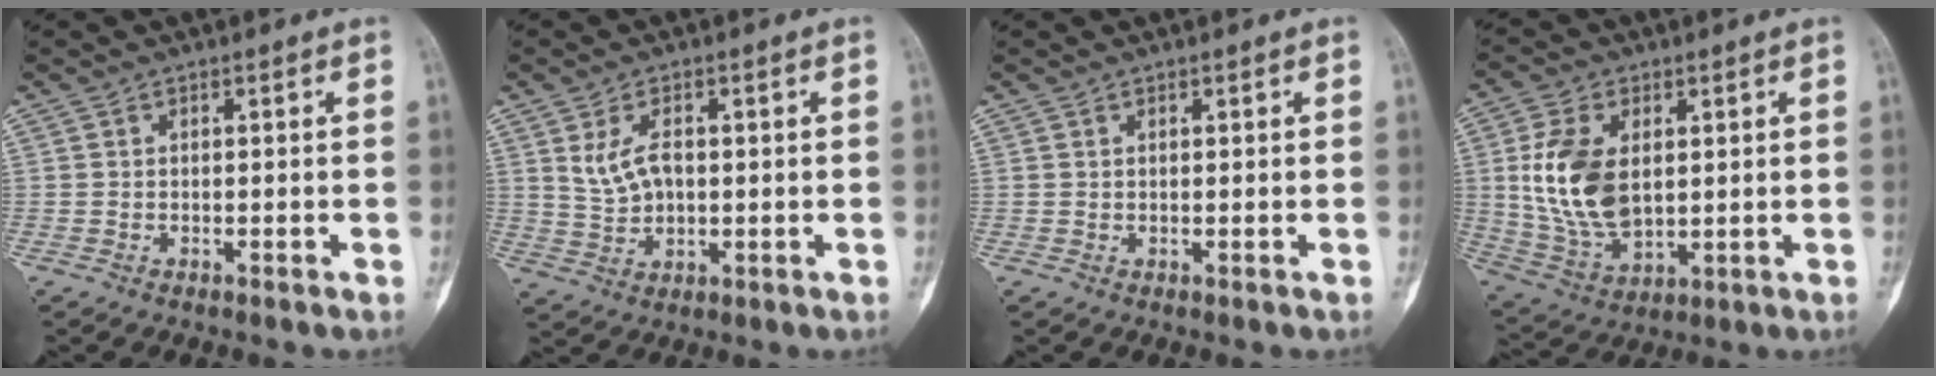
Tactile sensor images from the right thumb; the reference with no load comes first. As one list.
[{"total": 5.6, "force": [1.3, 3.5, 4.2], "torque": [-0.067, 0.005, 0.032]}, {"total": 0.0}, {"total": 14.7, "force": [2.2, 9.0, 11.4], "torque": [-0.213, -0.009, 0.053]}]